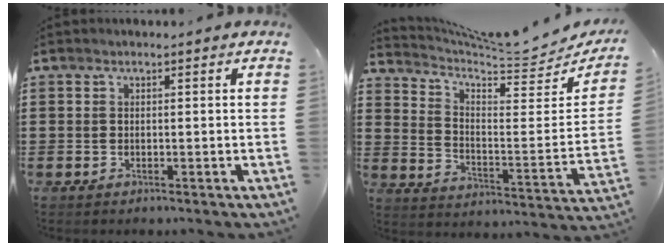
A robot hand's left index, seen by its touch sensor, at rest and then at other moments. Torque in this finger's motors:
{"motor_torque": [-1.03, -1.11, 0.03, 0.01]}